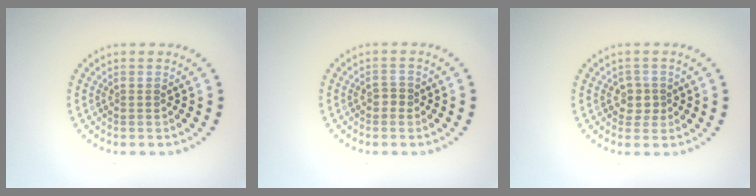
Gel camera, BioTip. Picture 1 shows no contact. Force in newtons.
{"total": 1.0, "press": 1.0, "slide": 0.2}
{"total": 1.6, "press": 1.3, "slide": 1.0}